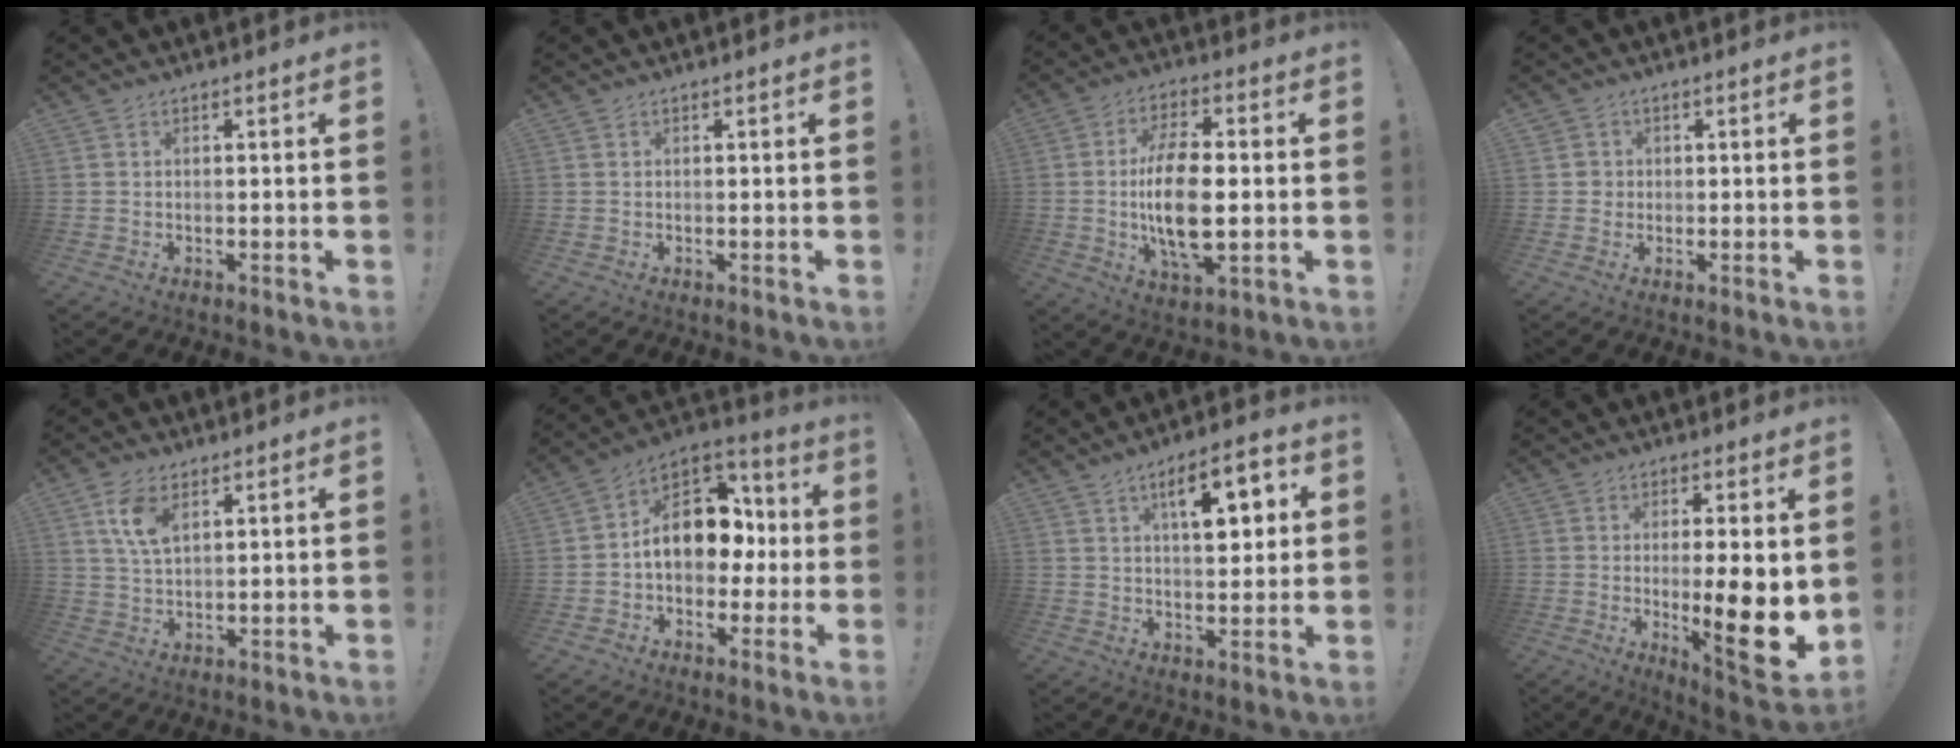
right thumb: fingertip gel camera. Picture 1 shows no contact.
{"total": 0.0}
{"total": 16.3, "force": [-0.6, 7.6, 14.4], "torque": [-0.274, -0.006, -0.018]}
{"total": 2.8, "force": [0.1, 2.7, 0.4], "torque": [0.002, 0.000, 0.001]}
{"total": 8.2, "force": [4.0, 4.3, 5.6], "torque": [-0.109, -0.009, 0.073]}
{"total": 15.9, "force": [1.1, 11.8, 10.6], "torque": [-0.143, 0.010, 0.029]}
{"total": 11.5, "force": [4.4, 4.7, 9.5], "torque": [-0.128, -0.008, 0.066]}
{"total": 12.4, "force": [-2.1, 1.6, 12.1], "torque": [-0.152, -0.011, -0.027]}